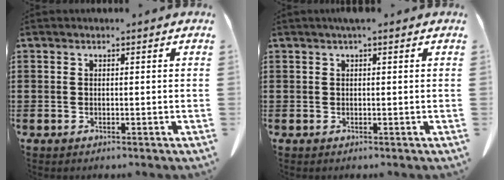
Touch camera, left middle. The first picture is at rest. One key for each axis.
{"total": 1.0, "fx": 0.5, "fy": 0.2, "fz": 0.8, "tx": -0.018, "ty": 0.003, "tz": 0.008}